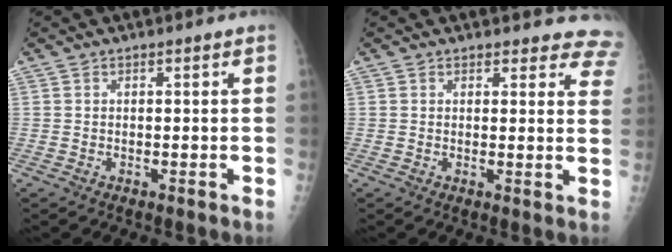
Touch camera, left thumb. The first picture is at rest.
{"total": 8.7, "force": [8.0, 3.4, 1.1], "torque": [0.046, -0.035, 0.054]}